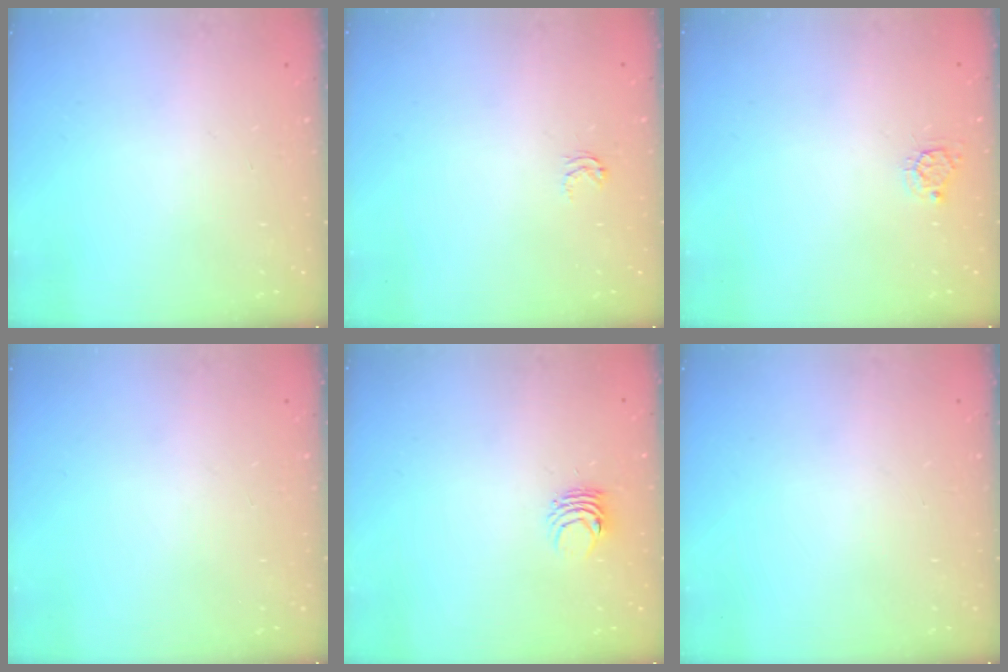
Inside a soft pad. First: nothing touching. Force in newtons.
{"total": 2.6, "press": 2.6, "slide": 0.4}
{"total": 3.9, "press": 3.8, "slide": 0.3}
{"total": 0.0}
{"total": 4.2, "press": 4.2, "slide": 0.4}
{"total": 0.0}